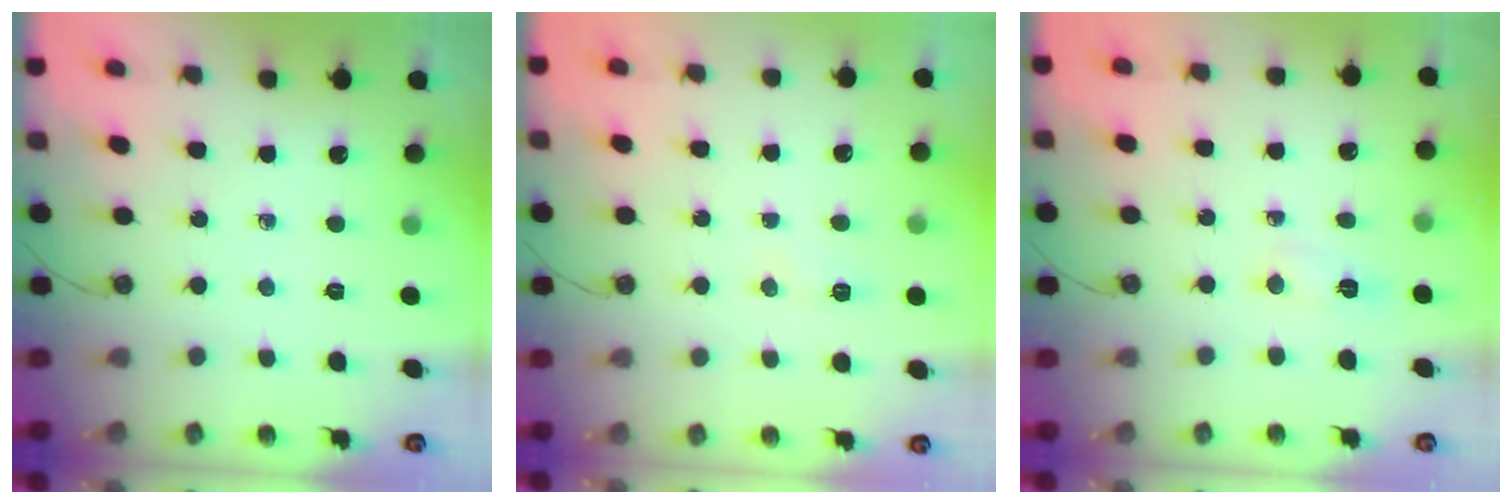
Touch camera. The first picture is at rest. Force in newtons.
{"total": 4.6, "press": 4.6, "slide": 0.5}
{"total": 4.6, "press": 4.6, "slide": 0.6}